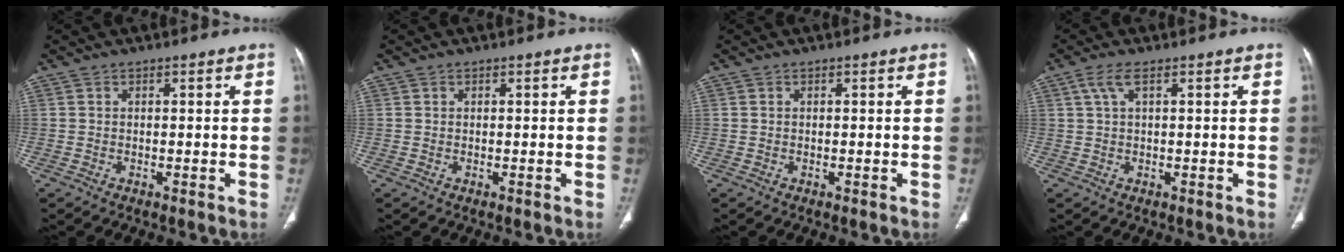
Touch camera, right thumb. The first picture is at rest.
{"total": 0.0}
{"total": 0.0}
{"total": 2.9, "force": [1.2, 0.8, 2.5], "torque": [-0.067, 0.012, 0.030]}